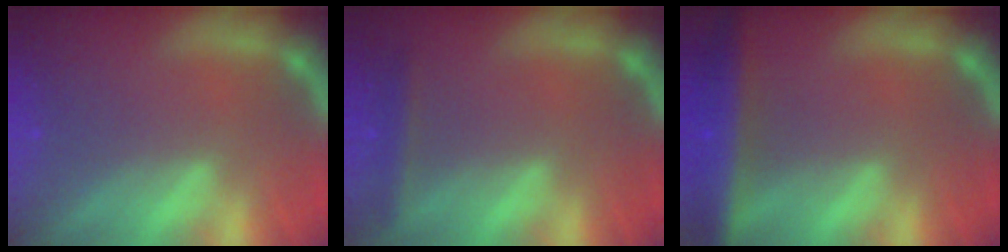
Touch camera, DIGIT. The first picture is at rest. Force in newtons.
{"total": 1.9}
{"total": 6.5}